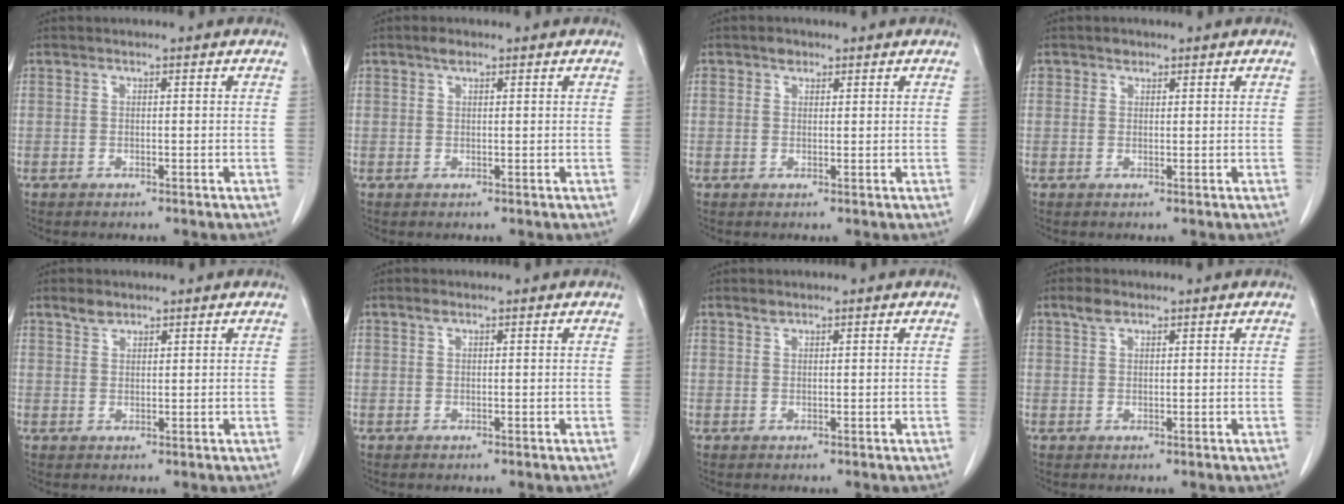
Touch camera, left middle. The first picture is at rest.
{"total": 1.2, "force": [0.9, 0.5, 0.7], "torque": [-0.015, 0.005, 0.016]}
{"total": 1.4, "force": [1.0, 1.0, 0.4], "torque": [-0.008, 0.002, 0.015]}
{"total": 1.1, "force": [0.8, 0.8, 0.2], "torque": [-0.001, -0.001, 0.011]}
{"total": 1.9, "force": [1.6, 0.9, 0.6], "torque": [-0.014, 0.001, 0.030]}
{"total": 0.7, "force": [0.6, 0.2, 0.4], "torque": [-0.011, 0.003, 0.011]}
{"total": 0.8, "force": [0.7, 0.2, 0.2], "torque": [-0.007, -0.001, 0.014]}
{"total": 2.0, "force": [1.4, 0.9, 1.0], "torque": [-0.024, 0.006, 0.028]}